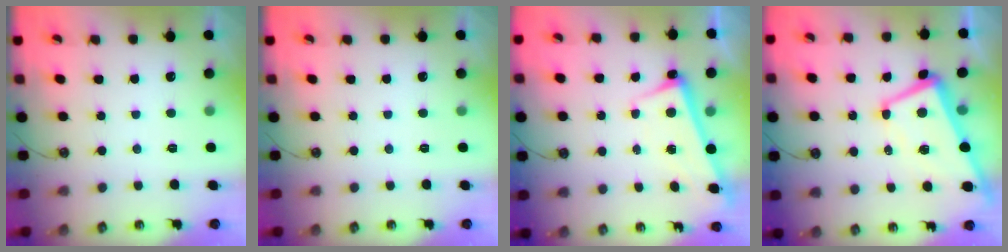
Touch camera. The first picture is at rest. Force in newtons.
{"total": 0.0}
{"total": 2.6, "press": 2.5, "slide": 0.7}
{"total": 2.9, "press": 2.8, "slide": 0.9}